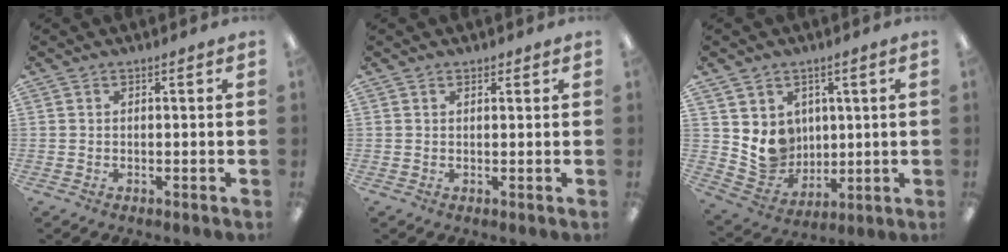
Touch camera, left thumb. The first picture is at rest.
{"total": 1.5, "force": [1.1, 0.7, 0.8], "torque": [-0.010, -0.003, 0.018]}
{"total": 8.9, "force": [3.0, 8.1, 2.0], "torque": [-0.027, -0.022, 0.071]}